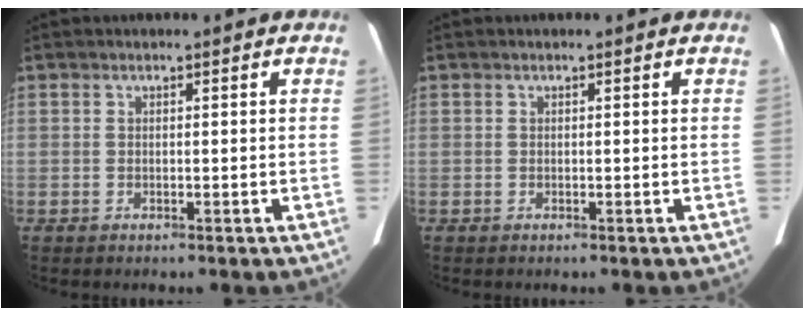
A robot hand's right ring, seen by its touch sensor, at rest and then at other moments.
{"total": 0.0}